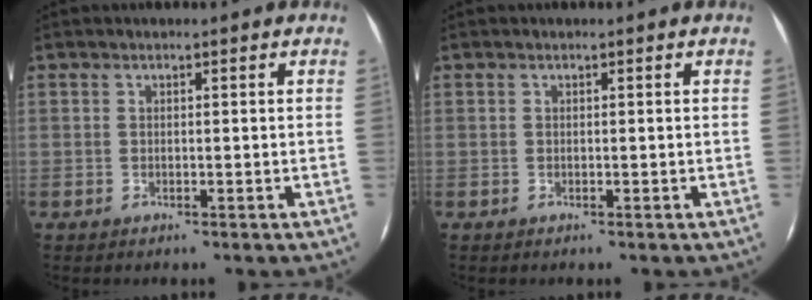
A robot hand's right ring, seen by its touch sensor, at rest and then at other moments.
{"total": 0.0}